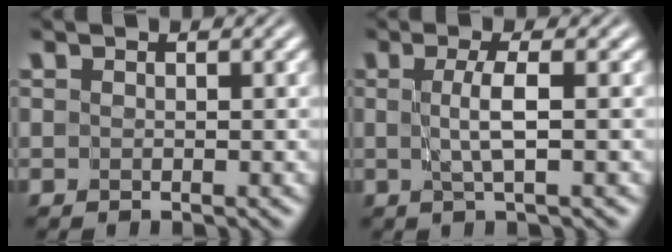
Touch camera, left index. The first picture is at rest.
{"total": 2.4, "force": [-0.1, 0.2, 2.4], "torque": [-0.046, 0.000, -0.002]}